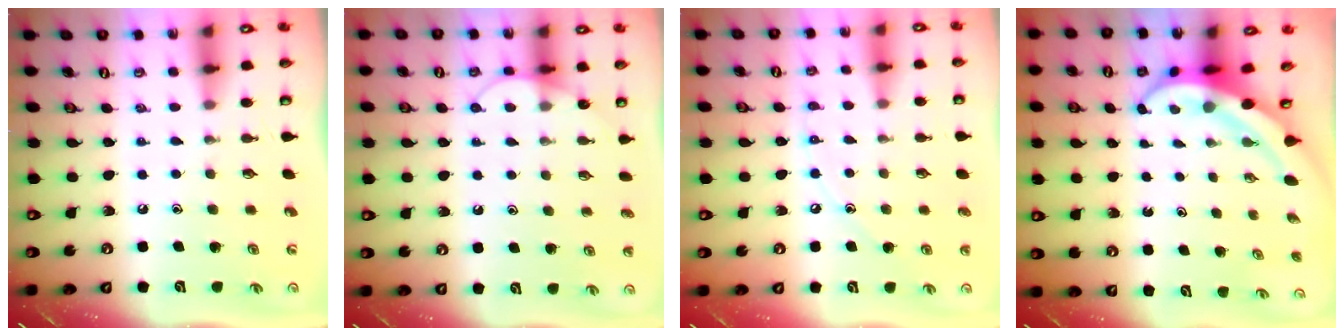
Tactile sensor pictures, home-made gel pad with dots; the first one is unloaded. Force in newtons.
{"total": 5.5, "press": 5.5, "slide": 0.3}
{"total": 5.8, "press": 5.8, "slide": 0.3}
{"total": 5.2, "press": 5.2, "slide": 0.6}